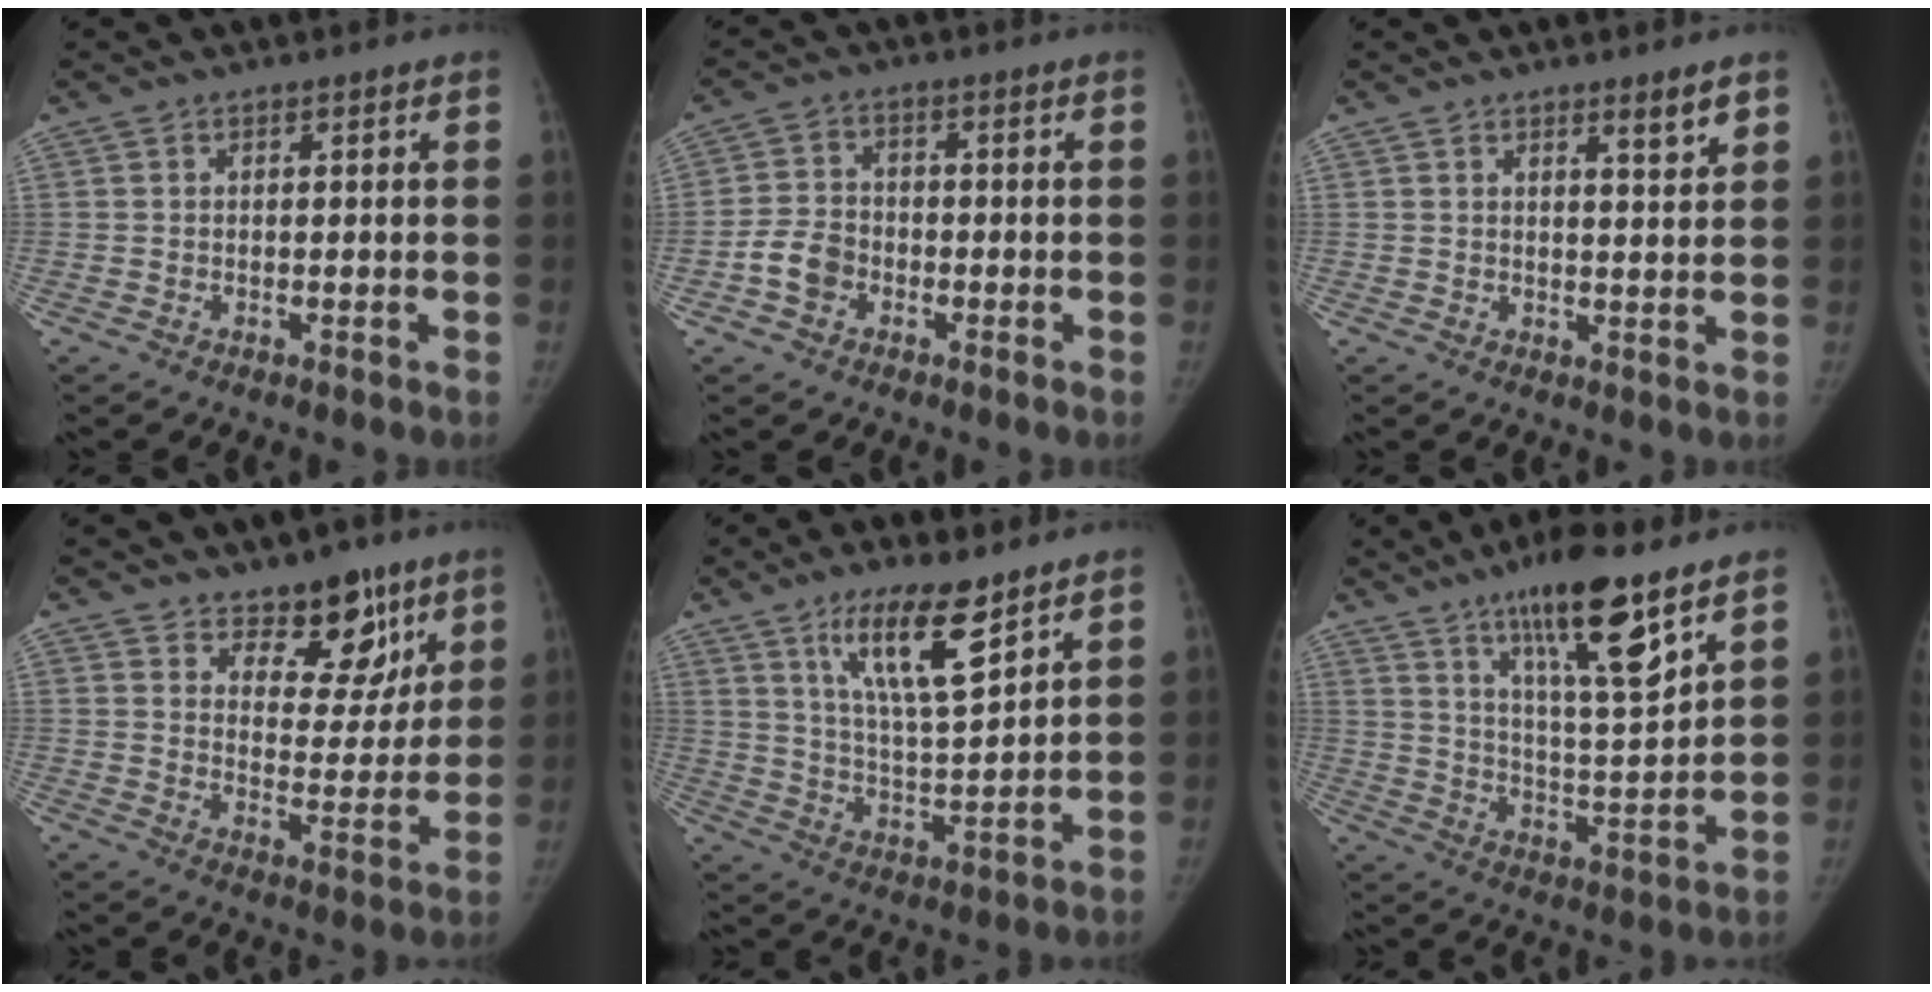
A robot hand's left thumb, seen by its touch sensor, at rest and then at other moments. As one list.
[{"total": 5.6, "force": [-2.1, 4.4, 2.7], "torque": [-0.040, 0.019, -0.043]}, {"total": 3.8, "force": [2.5, 0.5, 2.8], "torque": [-0.036, -0.021, 0.038]}, {"total": 11.8, "force": [8.1, 6.5, 5.7], "torque": [-0.025, -0.050, 0.122]}, {"total": 12.5, "force": [7.8, 3.0, 9.3], "torque": [-0.151, -0.049, 0.145]}, {"total": 16.5, "force": [10.3, 3.0, 12.6], "torque": [-0.199, -0.059, 0.181]}]